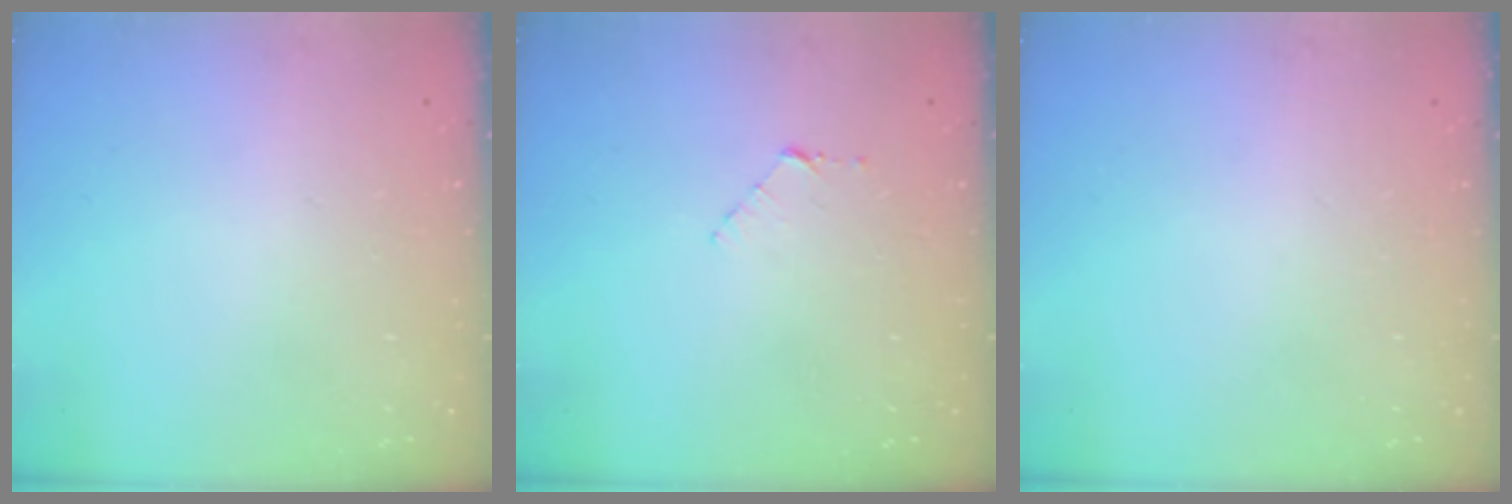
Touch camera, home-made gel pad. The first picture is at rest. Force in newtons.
{"total": 4.4, "press": 4.4, "slide": 0.4}
{"total": 0.0}